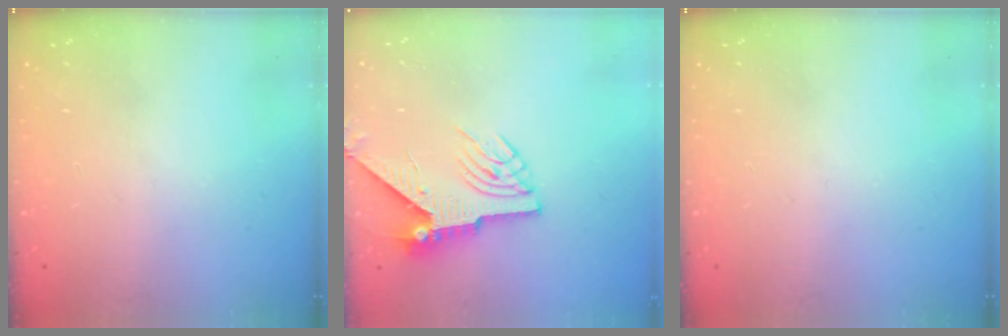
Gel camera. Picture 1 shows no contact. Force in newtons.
{"total": 6.1, "press": 6.0, "slide": 0.7}
{"total": 0.0}